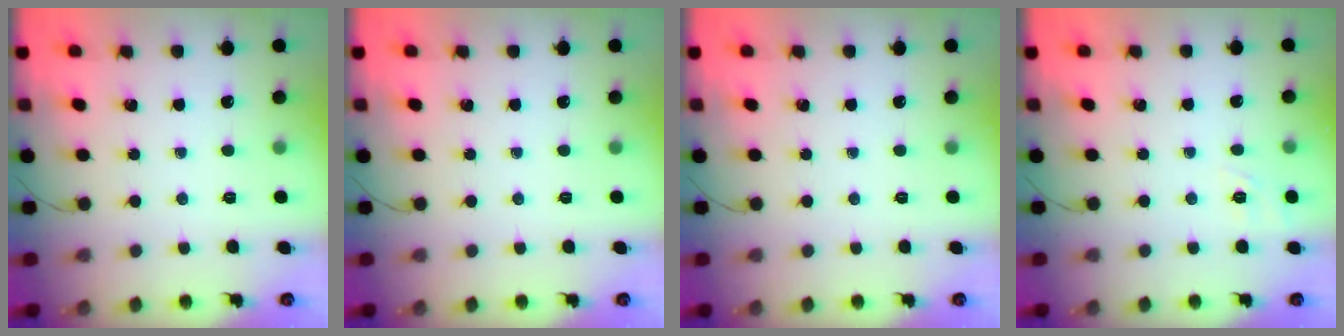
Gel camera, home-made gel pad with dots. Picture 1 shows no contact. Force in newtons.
{"total": 0.0}
{"total": 0.0}
{"total": 1.6, "press": 0.4, "slide": 1.5}